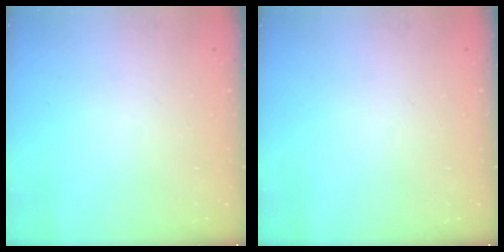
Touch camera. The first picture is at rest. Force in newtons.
{"total": 0.0}